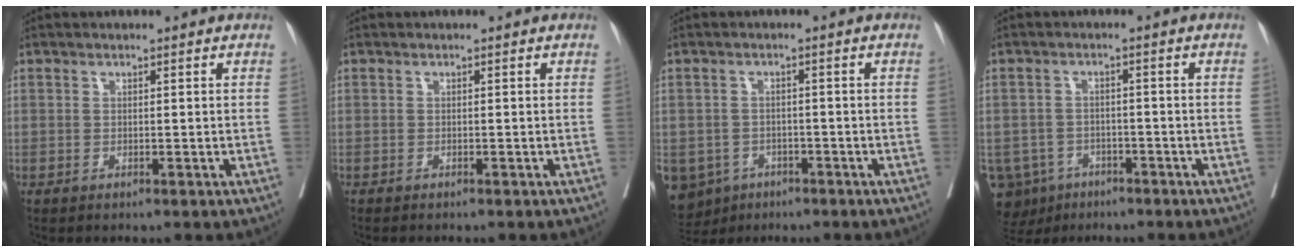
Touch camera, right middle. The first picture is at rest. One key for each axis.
{"total": 1.4, "fx": -1.3, "fy": 0.2, "fz": 0.6, "tx": -0.008, "ty": -0.003, "tz": -0.016}
{"total": 9.3, "fx": -5.4, "fy": 7.2, "fz": 2.3, "tx": -0.064, "ty": -0.006, "tz": -0.075}
{"total": 8.3, "fx": -4.9, "fy": 6.4, "fz": 1.7, "tx": -0.041, "ty": 0.001, "tz": -0.072}